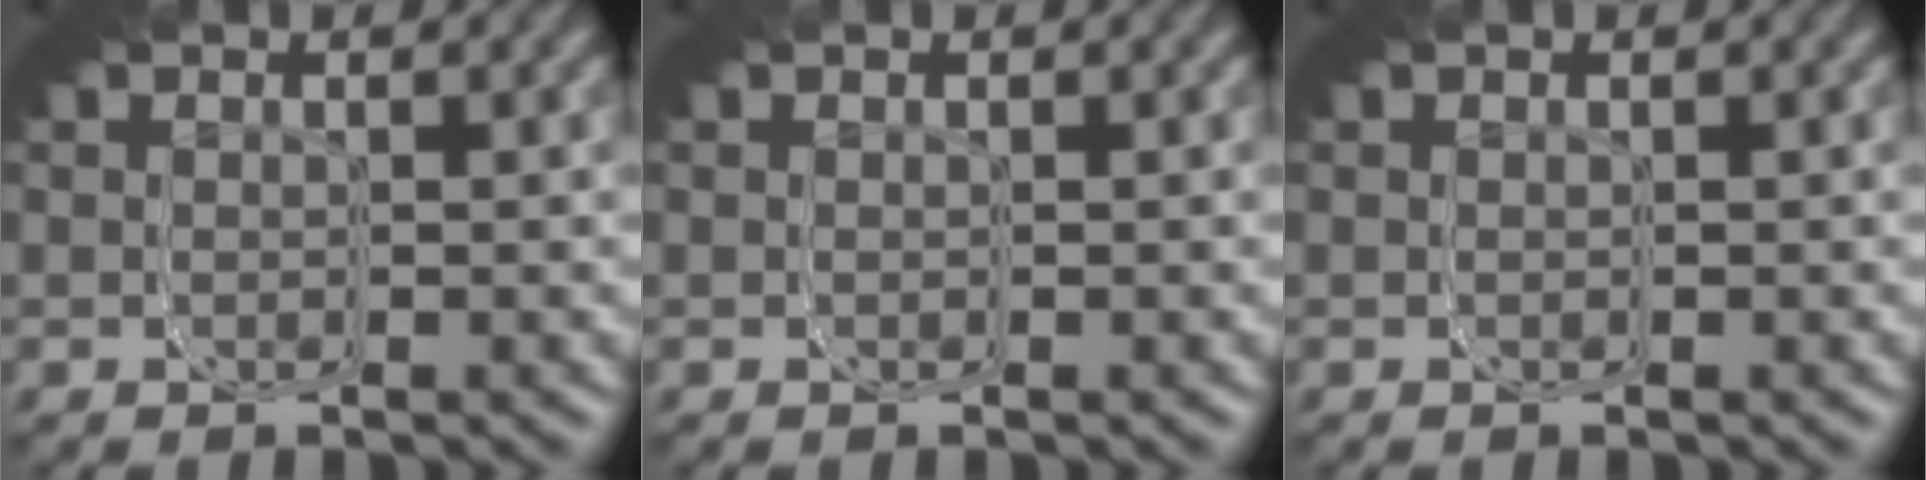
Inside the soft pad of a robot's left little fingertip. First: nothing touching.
{"total": 0.0}
{"total": 0.0}